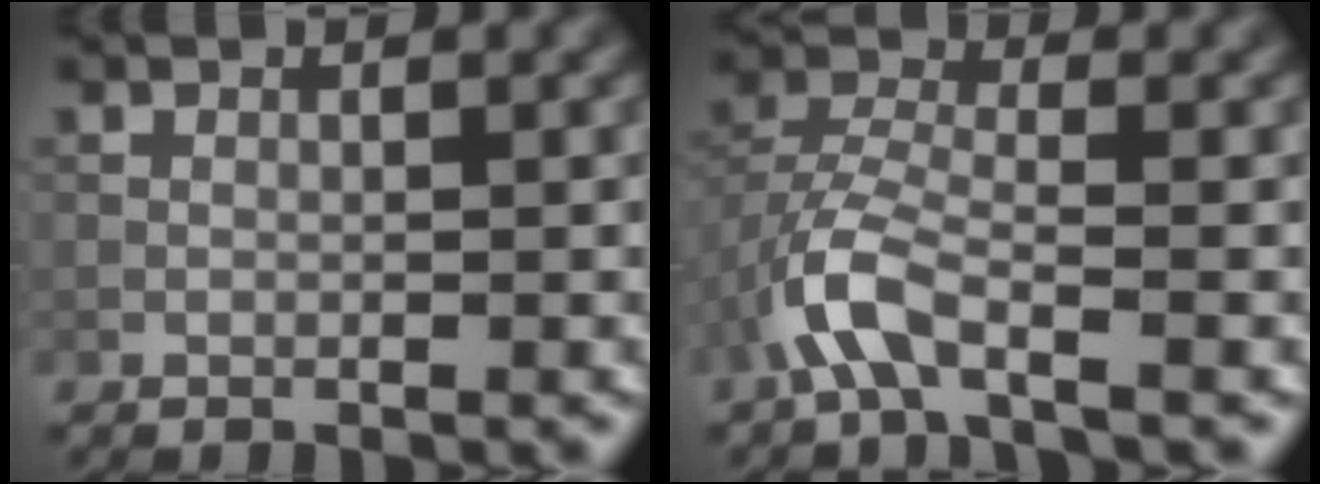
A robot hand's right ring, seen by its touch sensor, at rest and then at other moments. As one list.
[{"total": 4.7, "force": [-2.6, 1.8, 3.5], "torque": [-0.076, 0.007, -0.062]}]